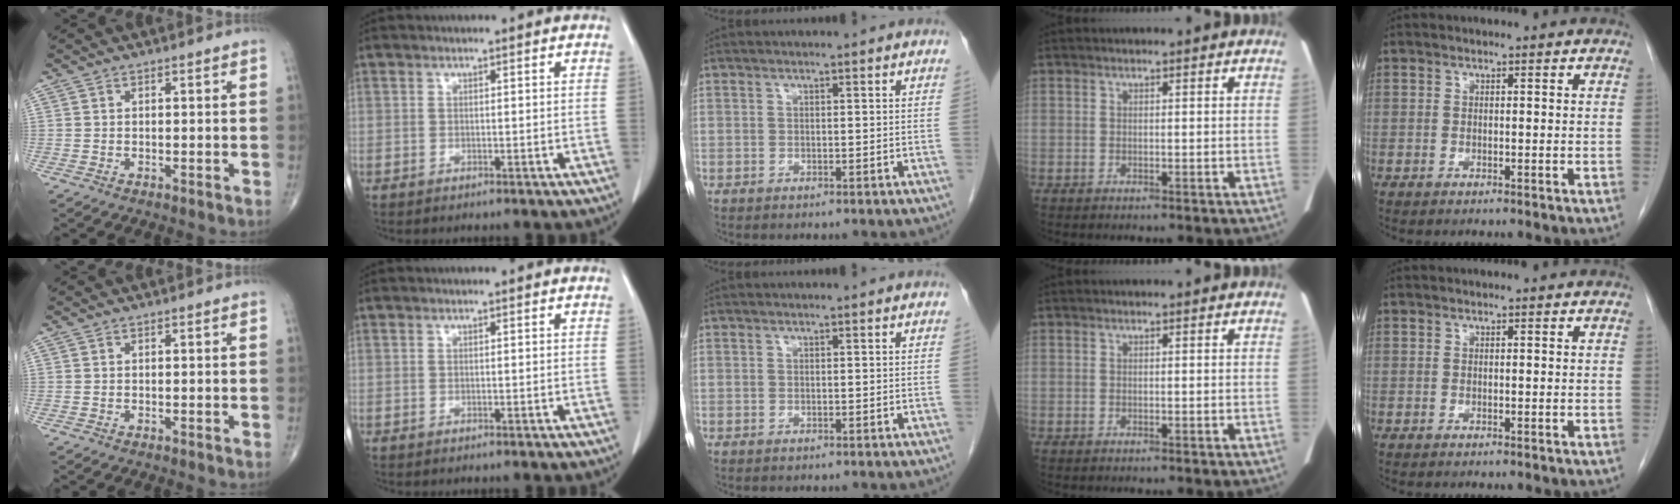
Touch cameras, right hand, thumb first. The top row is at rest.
{}